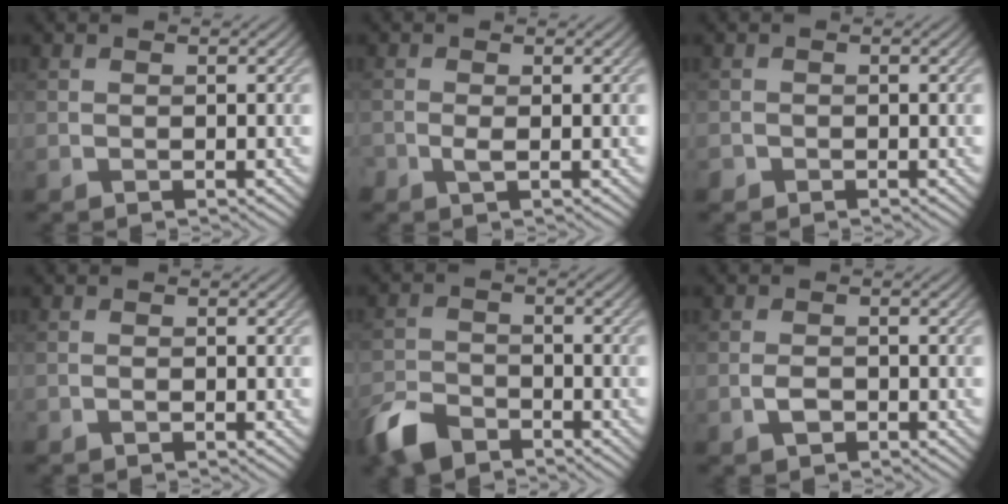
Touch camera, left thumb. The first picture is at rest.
{"total": 1.3, "force": [-0.4, 0.5, 1.1], "torque": [-0.028, -0.004, -0.011]}
{"total": 1.0, "force": [-0.6, 0.8, 0.0], "torque": [0.004, -0.006, -0.015]}
{"total": 0.5, "force": [-0.4, 0.2, 0.3], "torque": [-0.007, -0.003, -0.006]}
{"total": 6.0, "force": [-4.7, 2.7, 2.5], "torque": [-0.060, -0.009, -0.102]}
{"total": 1.7, "force": [-0.9, 1.0, 1.1], "torque": [-0.026, -0.002, -0.018]}